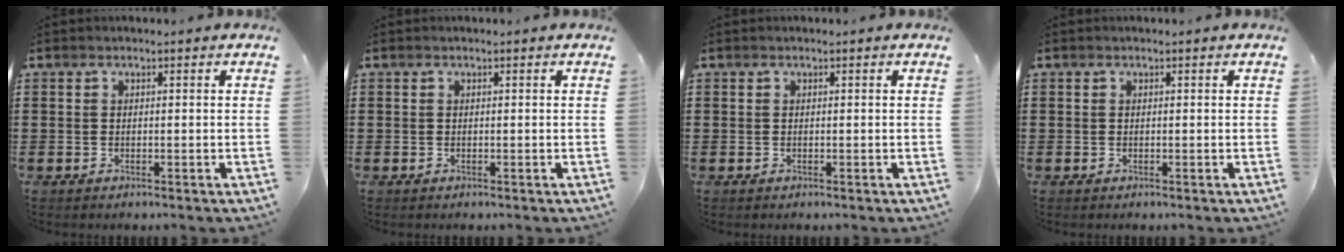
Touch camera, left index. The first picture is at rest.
{"total": 0.0}
{"total": 0.0}
{"total": 0.0}